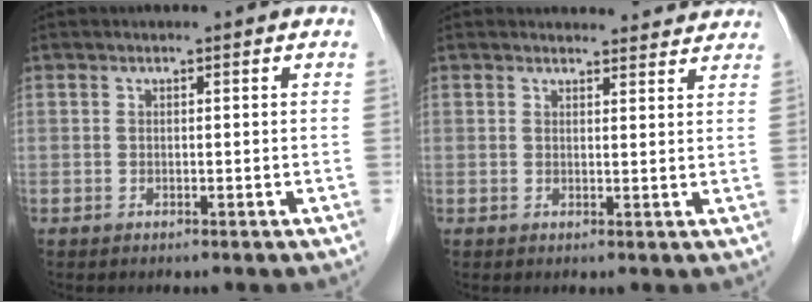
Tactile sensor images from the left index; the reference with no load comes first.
{"total": 7.6, "force": [7.4, 1.6, 0.7], "torque": [0.010, 0.008, 0.066]}